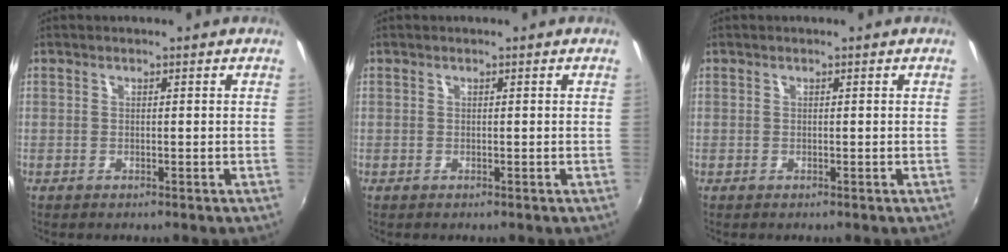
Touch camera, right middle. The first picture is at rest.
{"total": 0.0}
{"total": 0.0}